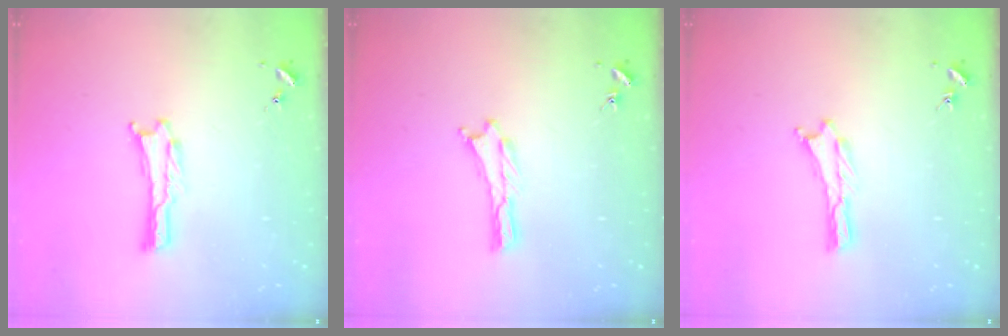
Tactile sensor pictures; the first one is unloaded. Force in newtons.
{"total": 0.0}
{"total": 0.0}